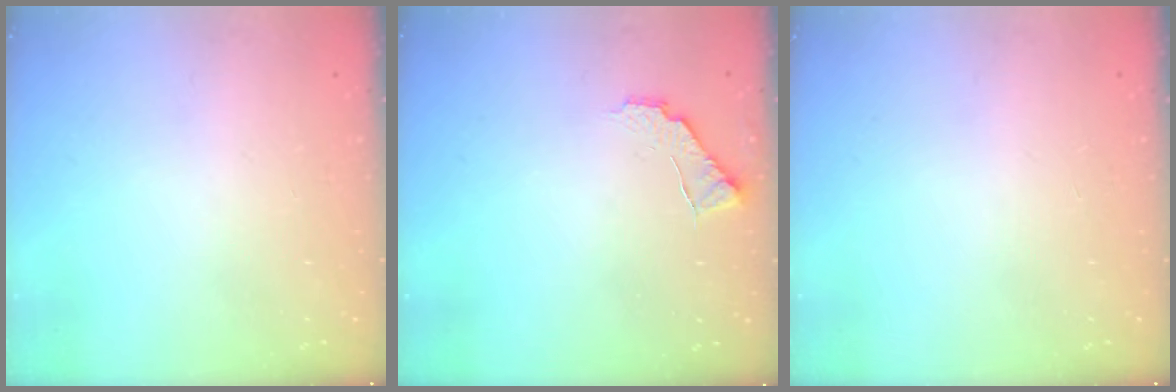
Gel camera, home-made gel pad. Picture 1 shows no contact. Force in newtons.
{"total": 6.5, "press": 6.5, "slide": 0.3}
{"total": 0.0}